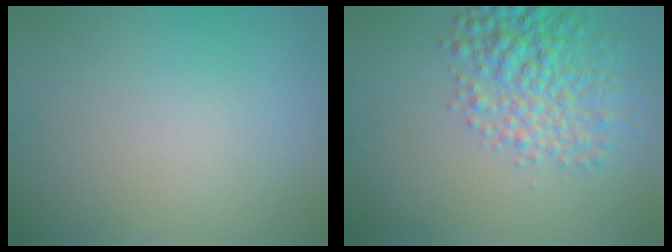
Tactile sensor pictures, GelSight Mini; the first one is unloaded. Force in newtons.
{"total": 5.5, "press": 5.5, "slide": 0.2}